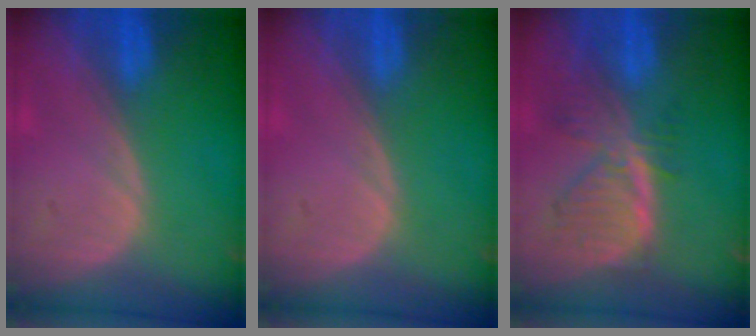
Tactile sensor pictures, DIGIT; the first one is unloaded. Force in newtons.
{"total": 0.0}
{"total": 8.1, "press": 7.0, "slide": 4.0}